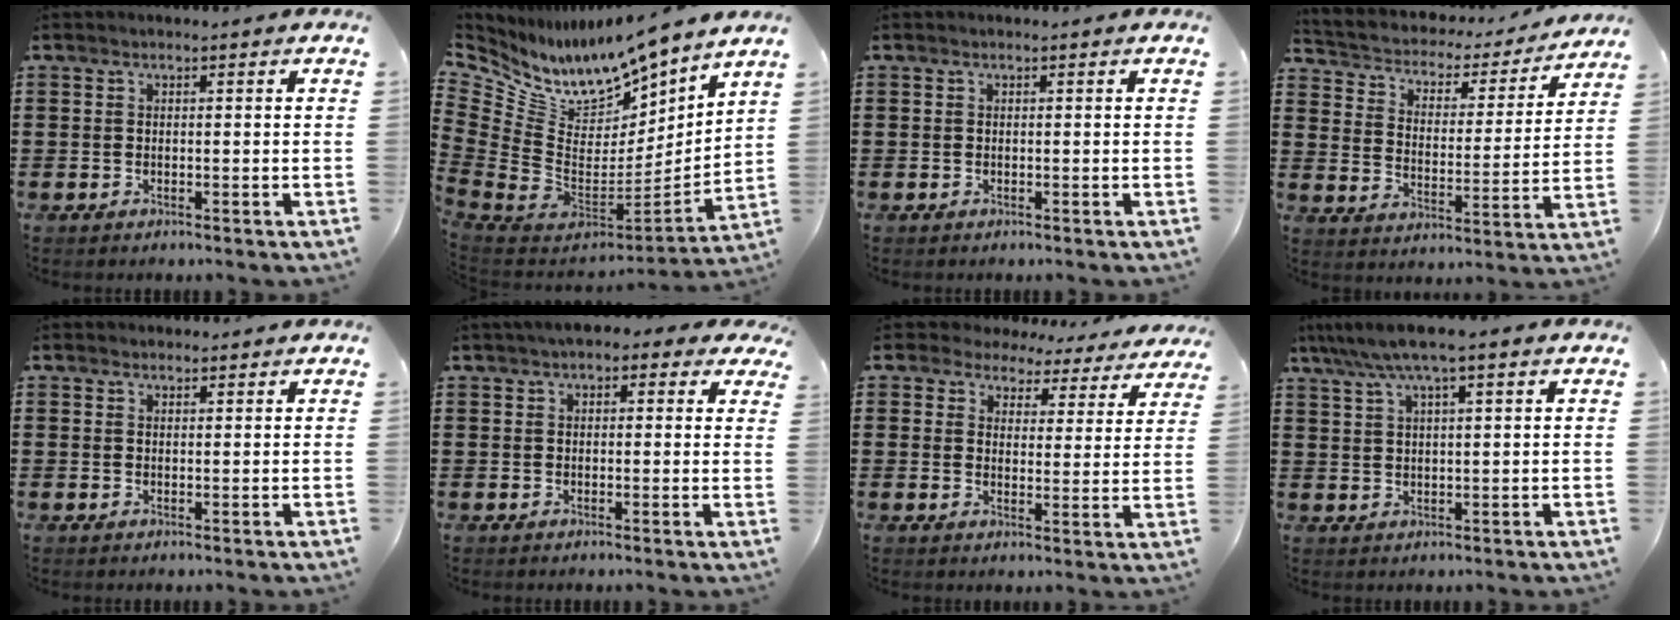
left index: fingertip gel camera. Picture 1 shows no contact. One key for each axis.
{"total": 9.5, "fx": 8.7, "fy": 3.1, "fz": 2.2, "tx": -0.104, "ty": -0.096, "tz": 0.152}
{"total": 0.0}
{"total": 2.6, "fx": 2.3, "fy": 1.3, "fz": 0.3, "tx": -0.026, "ty": -0.022, "tz": 0.027}
{"total": 1.4, "fx": 1.3, "fy": 0.4, "fz": 0.1, "tx": -0.005, "ty": 0.001, "tz": 0.027}
{"total": 3.1, "fx": 2.4, "fy": 1.4, "fz": 1.3, "tx": -0.029, "ty": 0.001, "tz": 0.040}
{"total": 4.4, "fx": 4.0, "fy": 1.6, "fz": 0.5, "tx": -0.037, "ty": -0.021, "tz": 0.069}
{"total": 6.3, "fx": 4.4, "fy": 0.4, "fz": 4.5, "tx": -0.095, "ty": -0.005, "tz": 0.077}